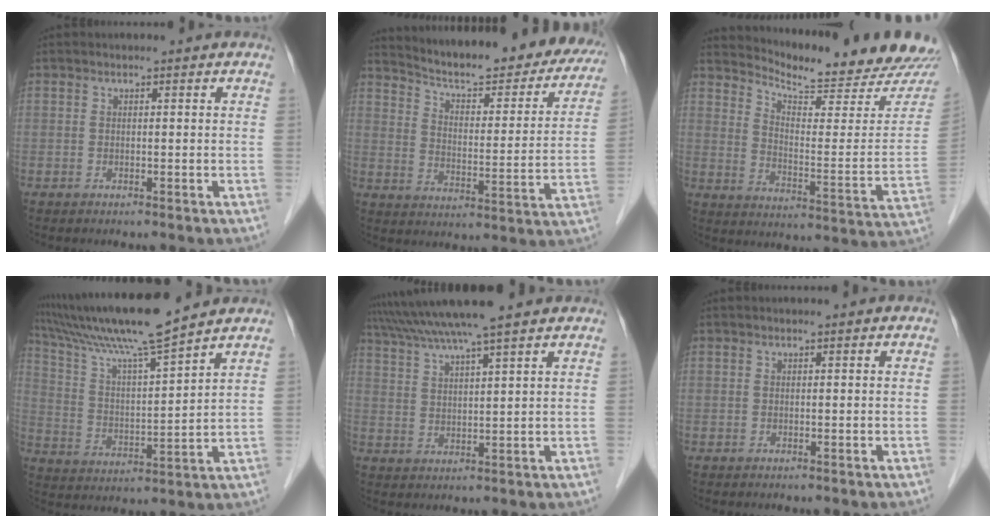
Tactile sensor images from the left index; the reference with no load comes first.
{"total": 24.1, "force": [21.5, 5.3, 9.6], "torque": [-0.133, -0.037, 0.272]}
{"total": 20.9, "force": [20.2, 1.4, 5.0], "torque": [-0.083, -0.106, 0.254]}
{"total": 14.5, "force": [12.6, -1.6, 7.1], "torque": [-0.139, 0.008, 0.223]}
{"total": 11.3, "force": [9.7, -1.4, 5.6], "torque": [-0.103, 0.026, 0.153]}
{"total": 0.0}